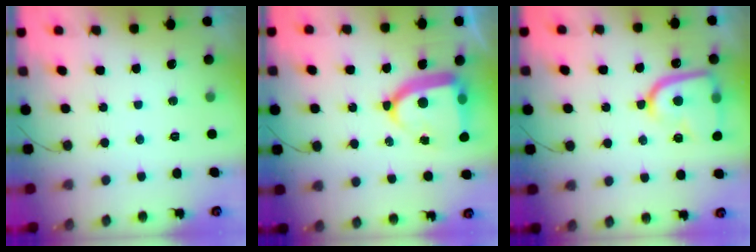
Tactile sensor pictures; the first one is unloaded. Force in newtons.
{"total": 14.5, "press": 14.4, "slide": 1.6}
{"total": 14.9, "press": 14.8, "slide": 1.4}